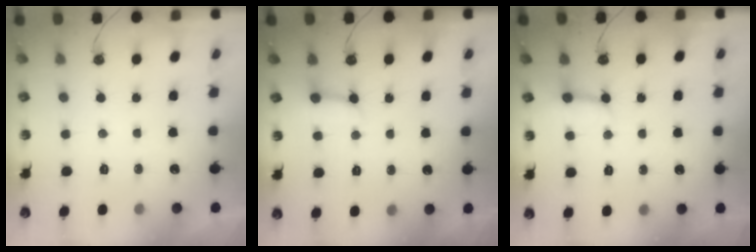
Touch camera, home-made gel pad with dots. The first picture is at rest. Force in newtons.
{"total": 3.6, "press": 3.6, "slide": 0.4}
{"total": 3.8, "press": 3.7, "slide": 0.4}